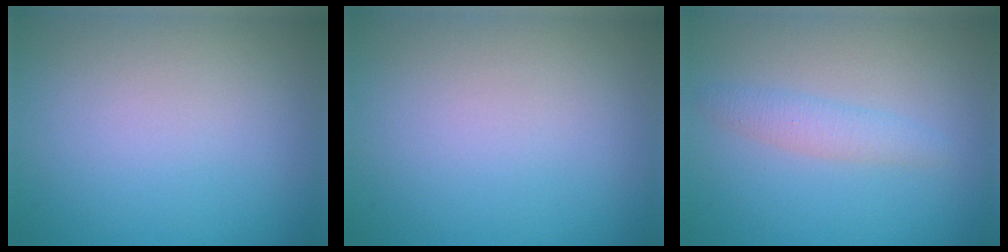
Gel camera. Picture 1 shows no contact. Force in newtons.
{"total": 0.0}
{"total": 1.9, "press": 1.9, "slide": 0.1}